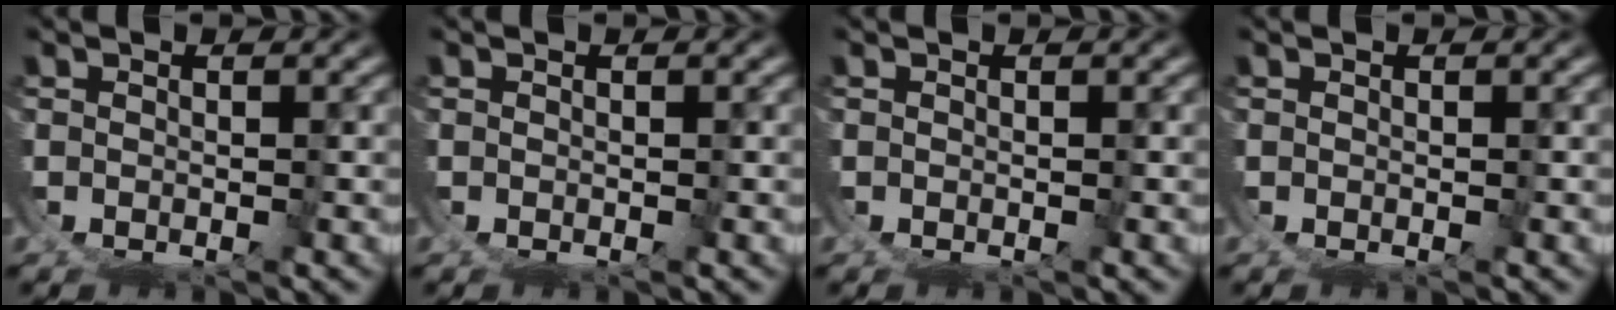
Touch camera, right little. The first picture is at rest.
{"total": 0.0}
{"total": 0.0}
{"total": 0.0}